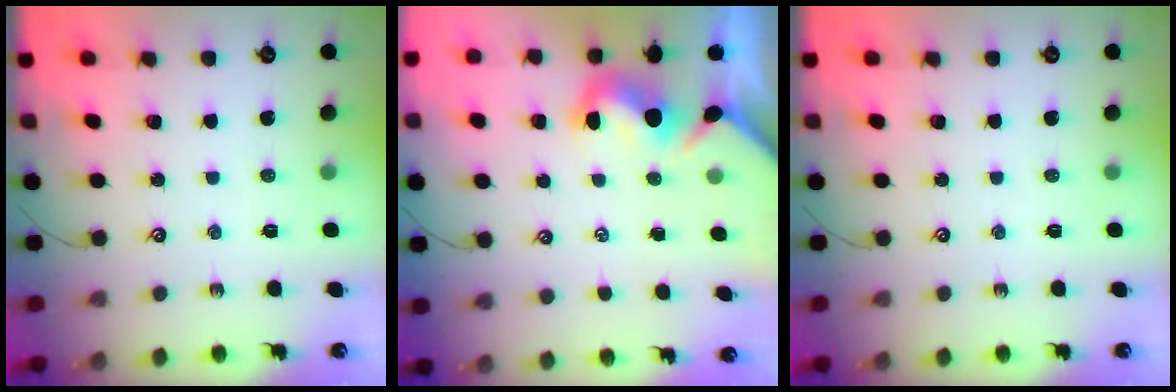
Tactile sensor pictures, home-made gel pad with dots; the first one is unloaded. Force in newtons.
{"total": 1.5, "press": 1.2, "slide": 0.9}
{"total": 0.0}